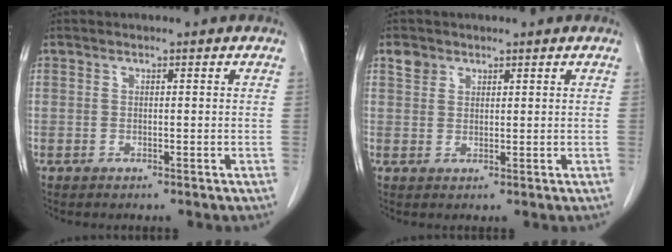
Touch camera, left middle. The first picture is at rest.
{"total": 2.2, "force": [1.5, 1.6, 0.4], "torque": [-0.007, 0.009, 0.026]}